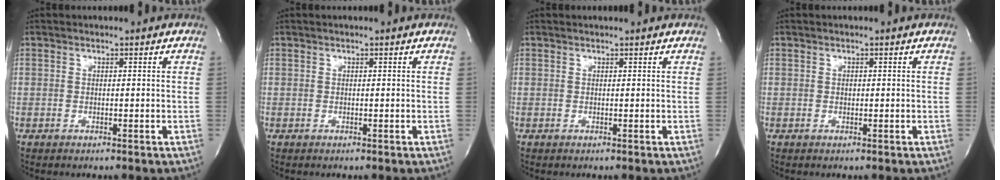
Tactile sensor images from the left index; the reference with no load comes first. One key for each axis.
{"total": 0.0}
{"total": 1.8, "fx": 1.7, "fy": 0.1, "fz": 0.5, "tx": -0.012, "ty": 0.013, "tz": 0.019}
{"total": 0.0}